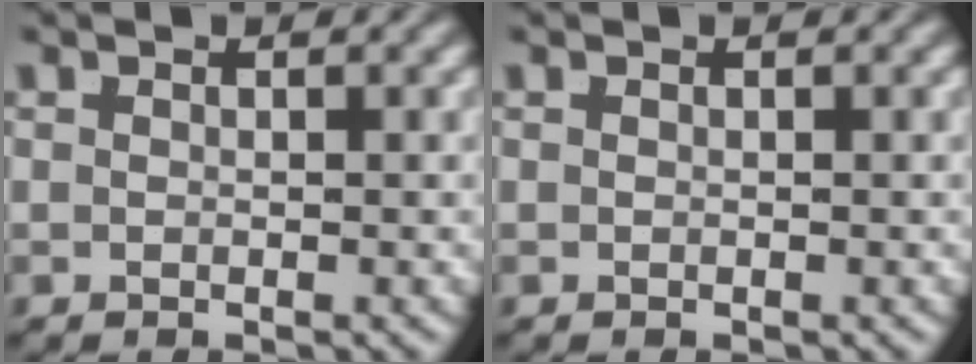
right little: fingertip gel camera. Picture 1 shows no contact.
{"total": 0.0}